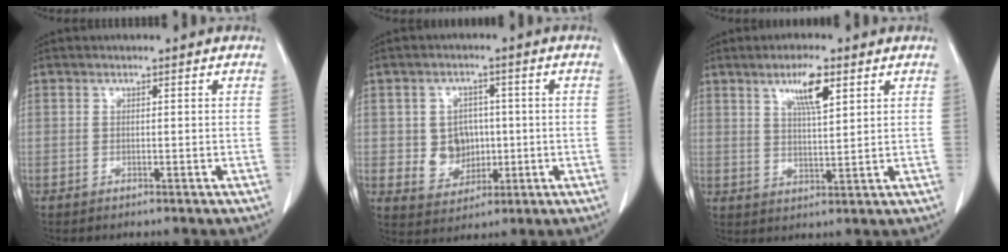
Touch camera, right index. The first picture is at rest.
{"total": 6.0, "force": [0.1, 5.3, 2.8], "torque": [-0.044, 0.009, 0.012]}
{"total": 6.2, "force": [3.3, 1.1, 5.1], "torque": [-0.093, 0.000, 0.059]}